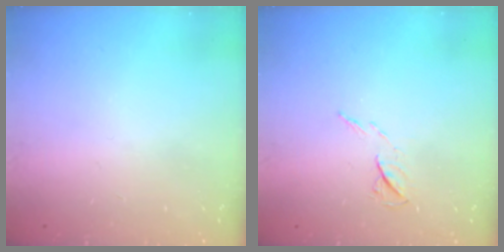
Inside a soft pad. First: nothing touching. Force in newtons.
{"total": 6.1, "press": 5.9, "slide": 1.3}